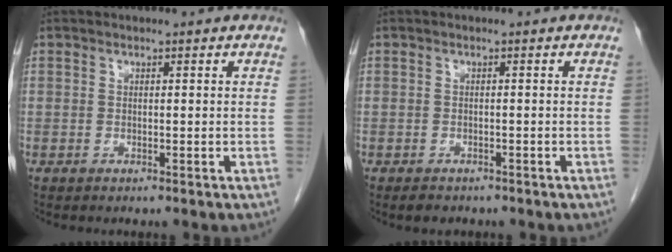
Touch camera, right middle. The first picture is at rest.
{"total": 2.3, "force": [-1.8, 1.2, 0.7], "torque": [-0.016, -0.001, -0.021]}